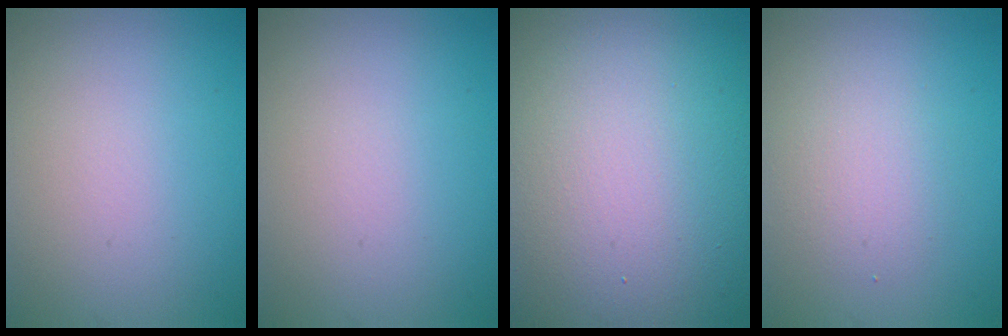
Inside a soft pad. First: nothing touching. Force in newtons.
{"total": 0.0}
{"total": 21.0, "press": 21.0, "slide": 0.8}
{"total": 2.3, "press": 2.3, "slide": 0.2}